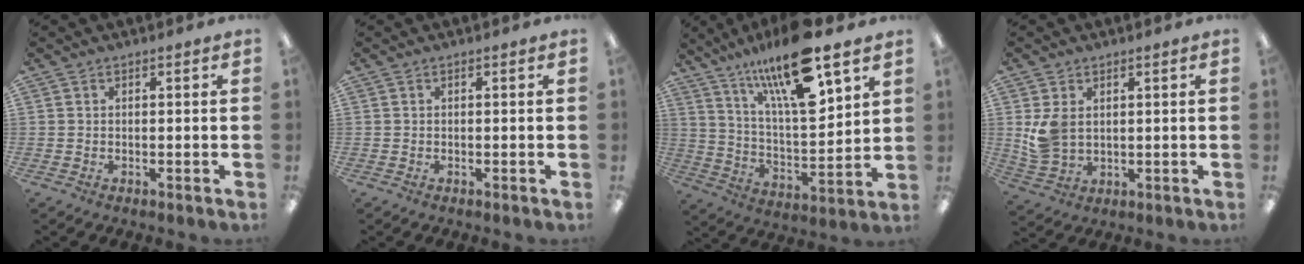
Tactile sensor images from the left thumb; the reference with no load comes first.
{"total": 0.0}
{"total": 19.3, "force": [13.5, 4.7, 13.0], "torque": [-0.222, -0.080, 0.222]}
{"total": 6.5, "force": [1.9, 4.6, 4.3], "torque": [-0.090, -0.002, 0.037]}